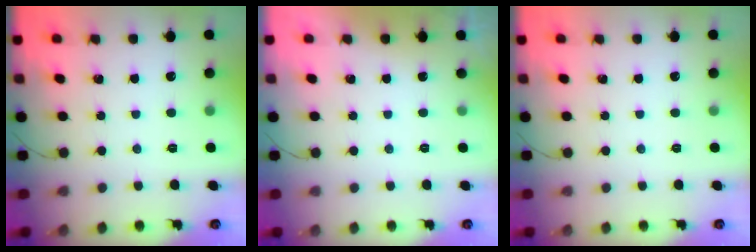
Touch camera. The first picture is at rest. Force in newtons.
{"total": 0.0}
{"total": 0.0}